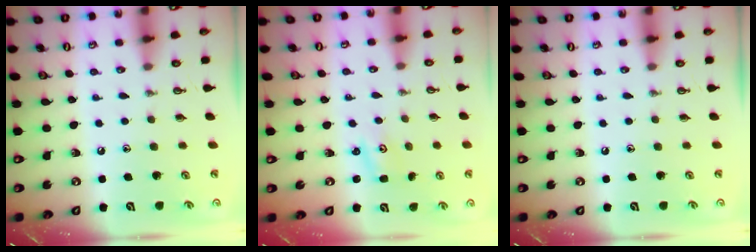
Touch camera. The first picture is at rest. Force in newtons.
{"total": 1.5, "press": 1.4, "slide": 0.2}
{"total": 0.0}